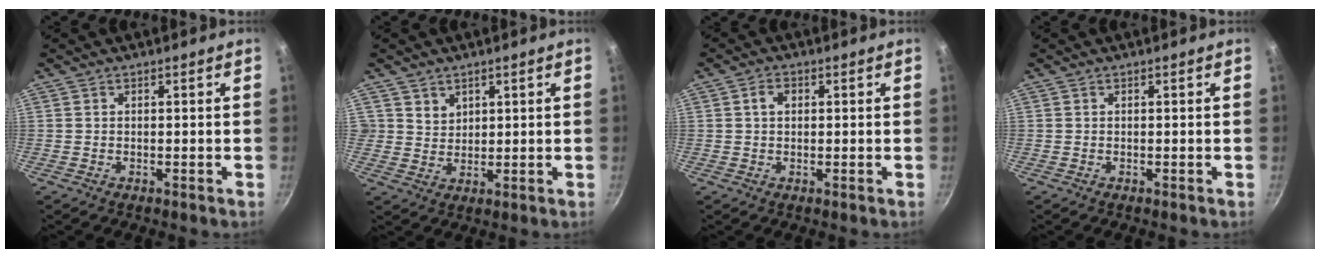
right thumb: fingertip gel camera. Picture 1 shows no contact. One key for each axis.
{"total": 3.4, "fx": 1.9, "fy": 2.8, "fz": 0.4, "tx": 0.013, "ty": -0.002, "tz": 0.037}
{"total": 2.7, "fx": 0.6, "fy": 1.9, "fz": 1.8, "tx": -0.023, "ty": 0.005, "tz": 0.008}
{"total": 0.0}